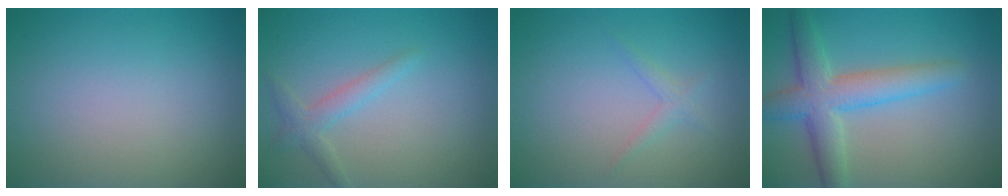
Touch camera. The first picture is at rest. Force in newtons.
{"total": 1.9, "press": 1.9, "slide": 0.1}
{"total": 1.1, "press": 1.1, "slide": 0.0}
{"total": 5.4, "press": 5.3, "slide": 0.2}